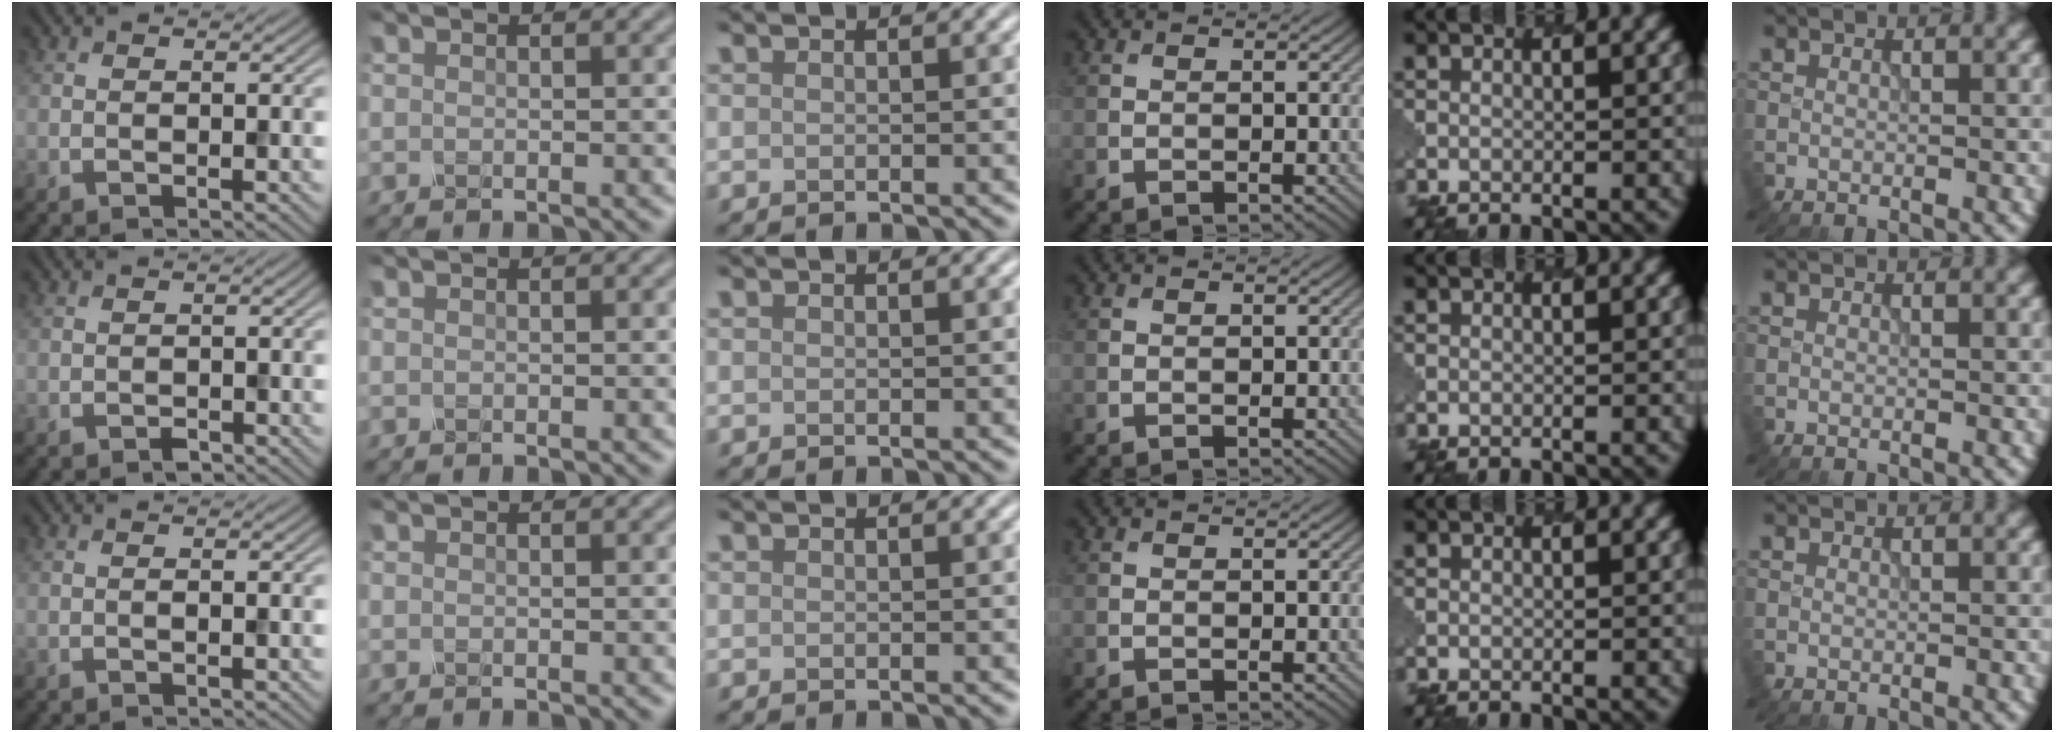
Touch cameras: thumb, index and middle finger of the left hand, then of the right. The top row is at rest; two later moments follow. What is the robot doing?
{"motion": "dispense", "object": "spray bottle"}